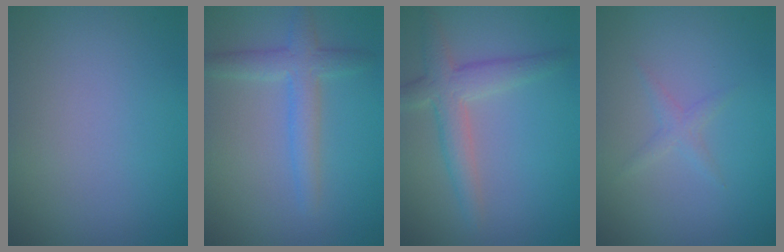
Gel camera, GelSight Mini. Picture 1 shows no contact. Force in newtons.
{"total": 3.1, "press": 3.1, "slide": 0.1}
{"total": 3.8, "press": 3.8, "slide": 0.2}
{"total": 1.1, "press": 1.1, "slide": 0.1}